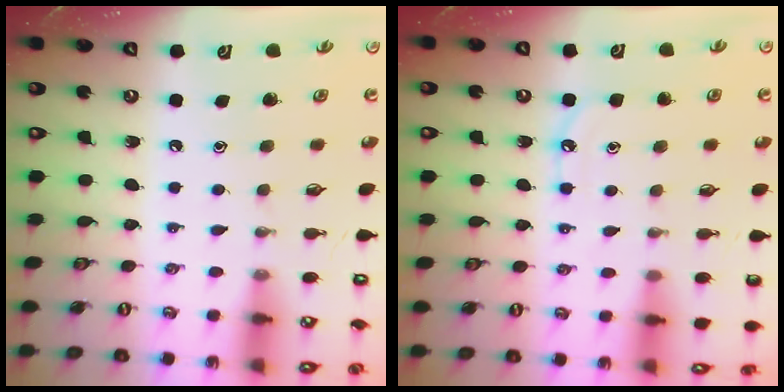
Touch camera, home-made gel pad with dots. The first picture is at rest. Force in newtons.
{"total": 5.8, "press": 5.8, "slide": 0.6}